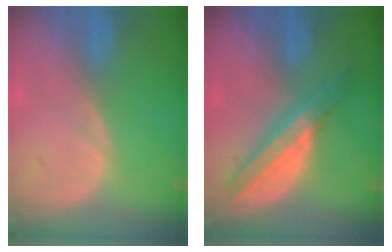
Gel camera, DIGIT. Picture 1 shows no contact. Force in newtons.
{"total": 6.9, "press": 6.9, "slide": 0.2}